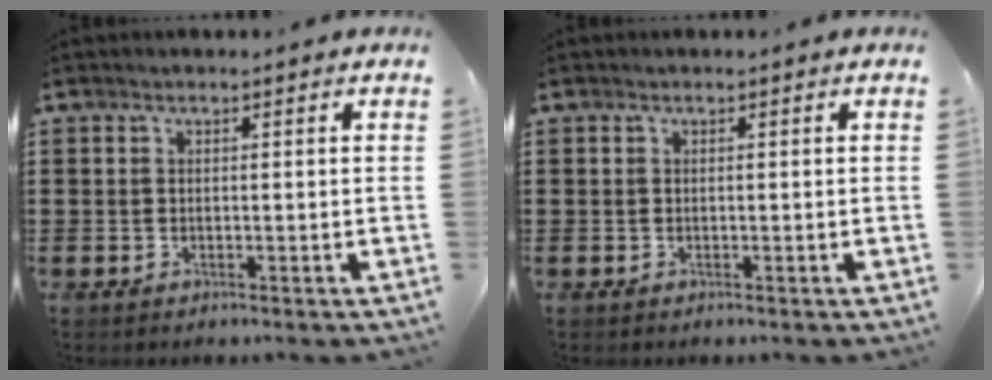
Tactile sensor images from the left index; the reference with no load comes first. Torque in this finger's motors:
{"motor_torque": [0.00, 0.00, 0.01, 0.00]}